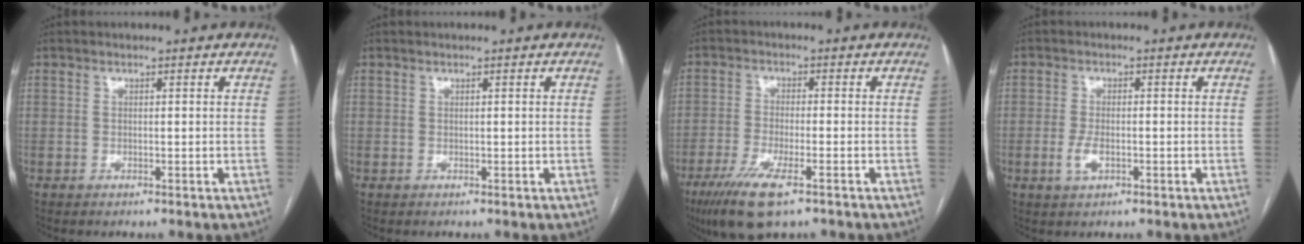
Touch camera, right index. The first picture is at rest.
{"total": 0.0}
{"total": 8.9, "force": [-5.4, 1.7, 6.9], "torque": [-0.131, -0.021, -0.092]}
{"total": 3.0, "force": [-1.0, 1.3, 2.5], "torque": [-0.055, -0.001, -0.018]}